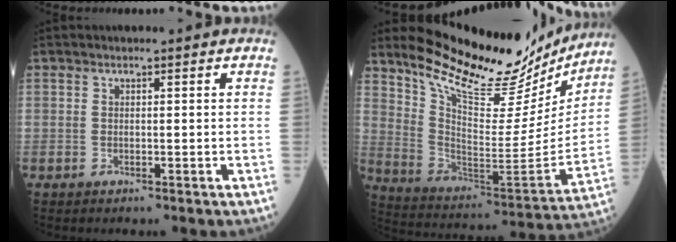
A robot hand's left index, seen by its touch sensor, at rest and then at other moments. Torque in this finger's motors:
{"motor_torque": [0.97, -1.16, 0.42, 0.07]}